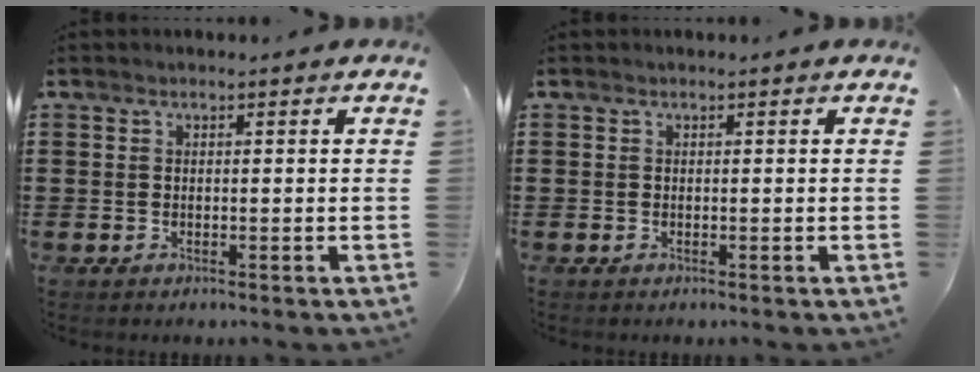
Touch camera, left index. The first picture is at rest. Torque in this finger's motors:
{"motor_torque": [0.00, -0.01, 0.00, 0.00]}